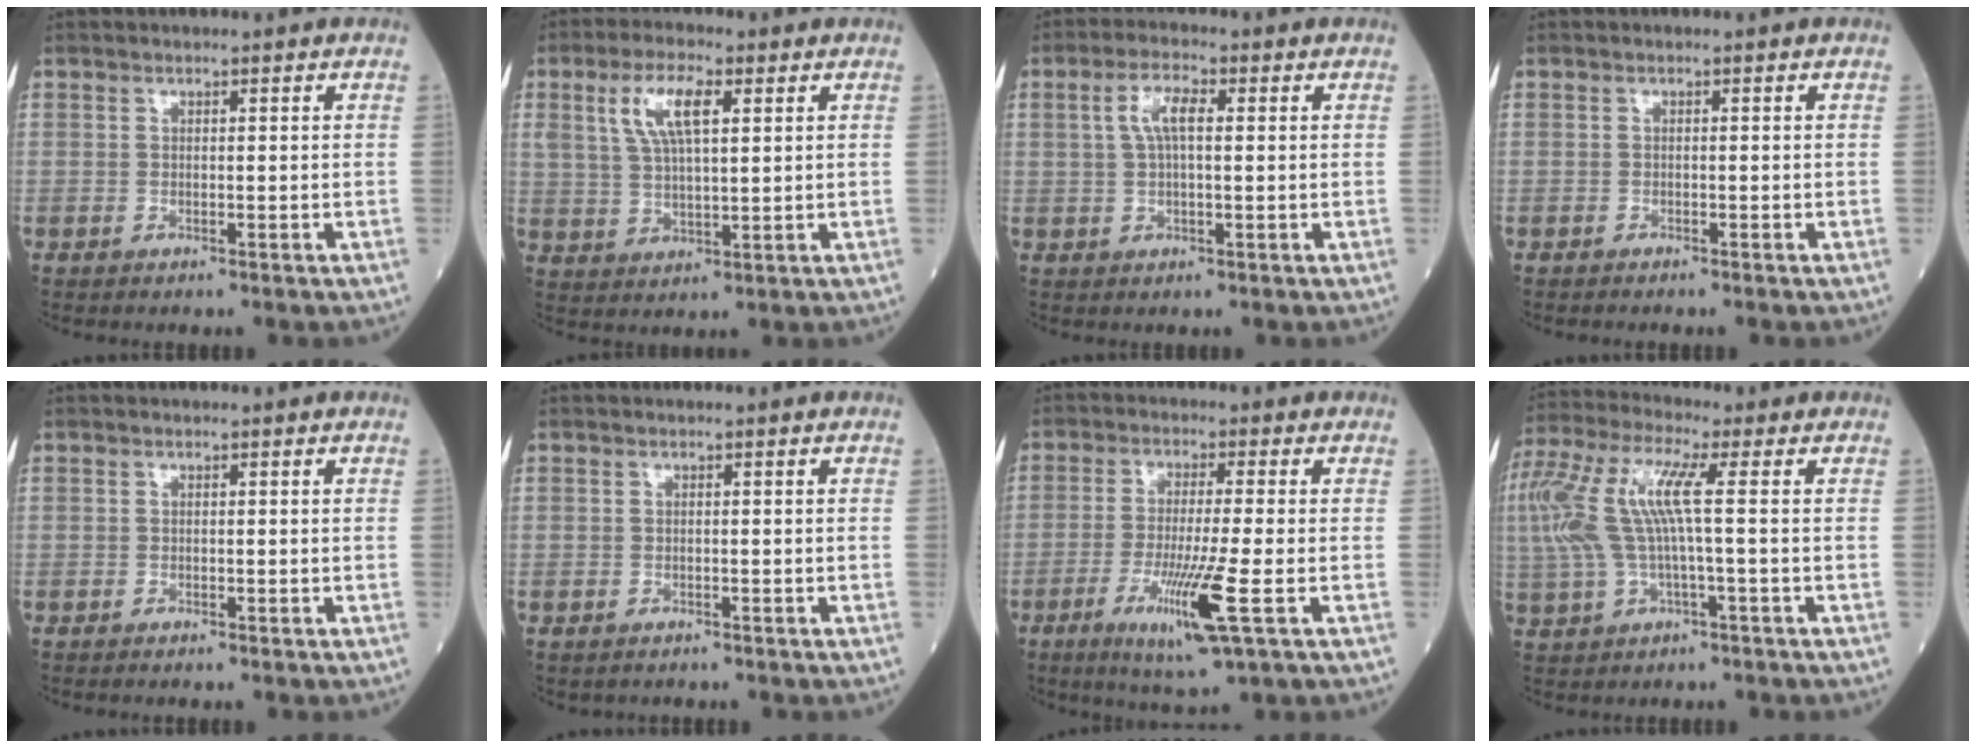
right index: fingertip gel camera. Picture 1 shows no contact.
{"total": 8.0, "force": [3.1, 2.4, 7.0], "torque": [-0.145, 0.012, 0.063]}
{"total": 4.7, "force": [1.1, 1.4, 4.4], "torque": [-0.091, 0.015, 0.023]}
{"total": 0.5, "force": [-0.5, 0.0, 0.2], "torque": [-0.005, -0.002, -0.011]}
{"total": 0.0}
{"total": 0.9, "force": [-0.6, 0.6, -0.1], "torque": [-0.009, 0.002, -0.011]}
{"total": 9.5, "force": [-3.5, -0.5, 8.8], "torque": [-0.165, -0.030, -0.063]}
{"total": 12.2, "force": [1.1, 2.2, 11.9], "torque": [-0.279, 0.034, 0.019]}